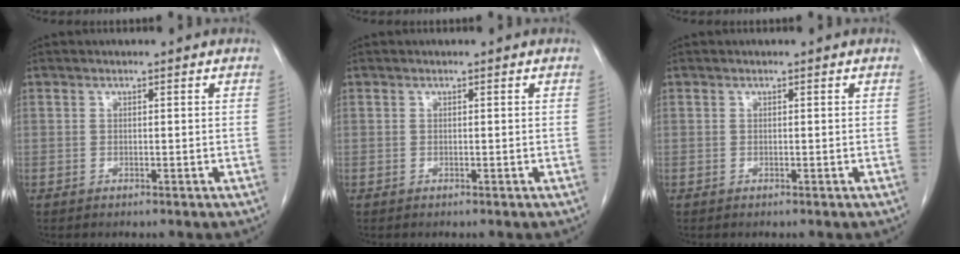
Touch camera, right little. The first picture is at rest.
{"total": 0.0}
{"total": 0.0}